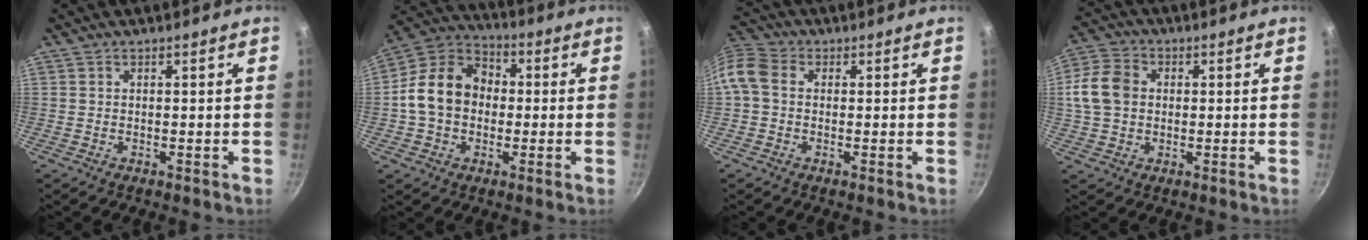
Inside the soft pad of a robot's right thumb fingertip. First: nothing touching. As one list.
[{"total": 13.8, "force": [-0.4, 10.9, 8.5], "torque": [-0.111, 0.035, -0.028]}, {"total": 8.6, "force": [0.1, 6.8, 5.4], "torque": [-0.122, 0.029, -0.013]}, {"total": 9.4, "force": [0.8, 7.4, 5.8], "torque": [-0.099, 0.013, 0.001]}]